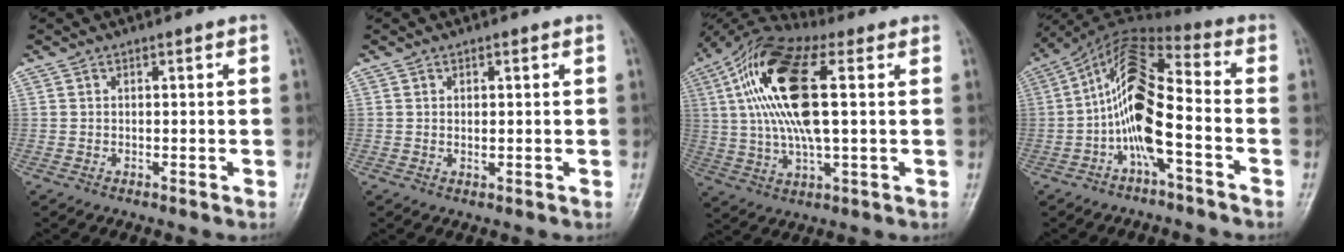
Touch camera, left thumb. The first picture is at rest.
{"total": 1.2, "force": [0.3, 0.5, 1.0], "torque": [-0.018, -0.001, 0.007]}
{"total": 18.4, "force": [4.1, 6.6, 16.6], "torque": [-0.342, 0.018, 0.069]}
{"total": 13.3, "force": [-3.4, 4.0, 12.3], "torque": [-0.240, 0.058, -0.069]}